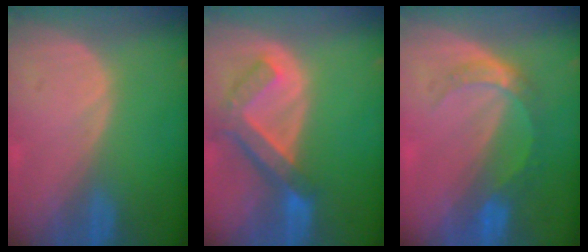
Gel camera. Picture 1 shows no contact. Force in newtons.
{"total": 7.5, "press": 6.5, "slide": 3.8}
{"total": 5.2, "press": 4.7, "slide": 2.3}